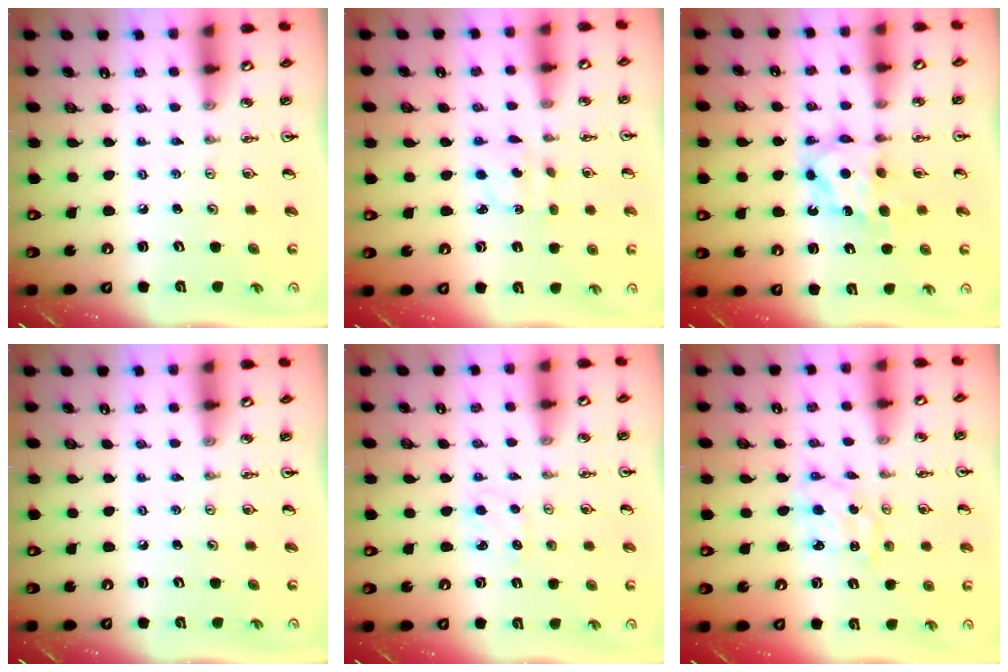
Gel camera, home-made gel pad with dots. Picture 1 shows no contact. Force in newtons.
{"total": 2.7, "press": 2.6, "slide": 0.6}
{"total": 7.4, "press": 7.3, "slide": 0.7}
{"total": 0.0}
{"total": 4.2, "press": 4.2, "slide": 0.5}
{"total": 1.8, "press": 1.8, "slide": 0.1}